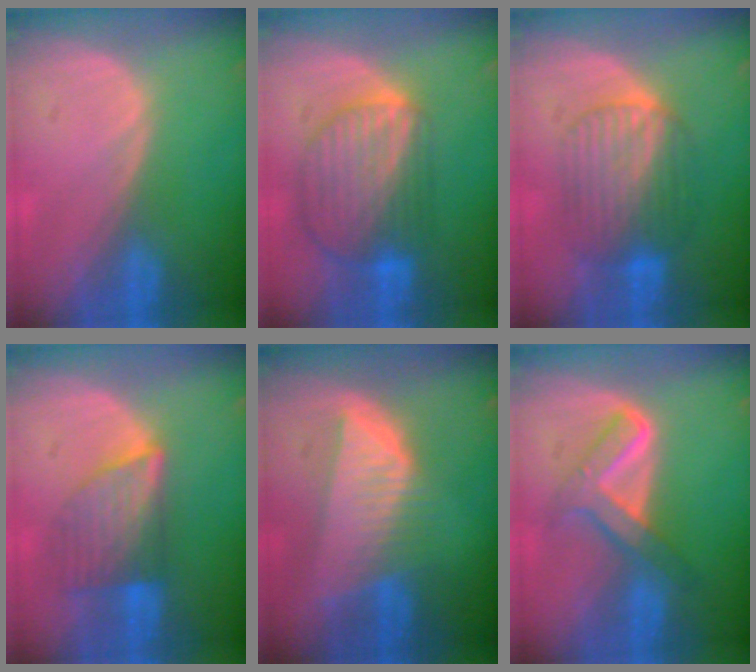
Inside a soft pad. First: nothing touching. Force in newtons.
{"total": 9.4, "press": 8.0, "slide": 5.0}
{"total": 7.3, "press": 7.3, "slide": 0.3}
{"total": 6.7, "press": 6.6, "slide": 1.3}
{"total": 8.0, "press": 7.2, "slide": 3.5}
{"total": 5.7, "press": 5.7, "slide": 0.3}